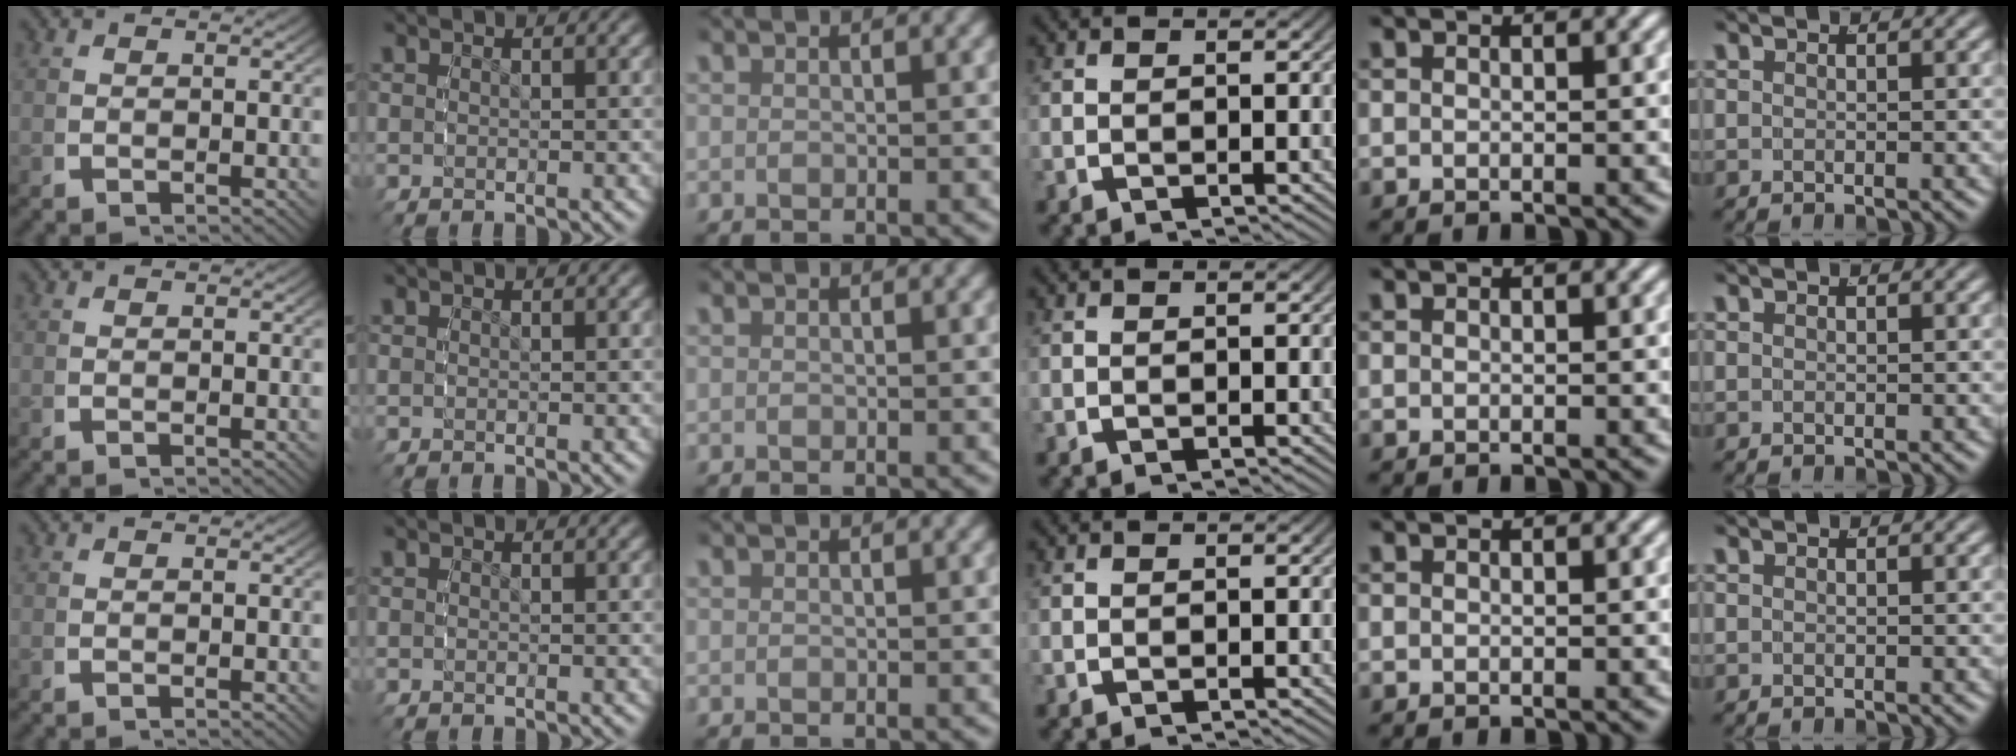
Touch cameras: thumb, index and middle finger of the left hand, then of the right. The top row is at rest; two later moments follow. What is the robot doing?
{"motion": "reach", "object": "stress ball aka squeeze ball"}